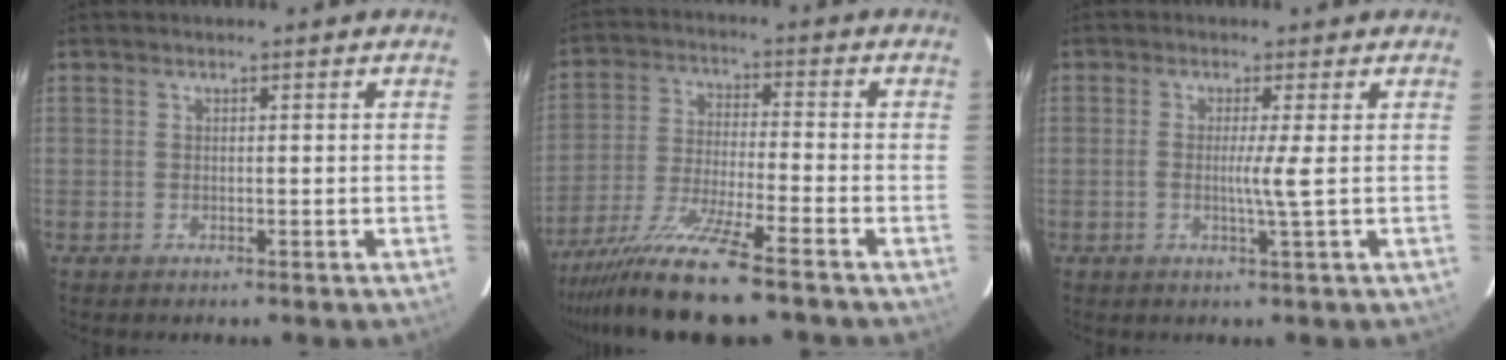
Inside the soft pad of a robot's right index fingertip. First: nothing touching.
{"total": 13.0, "force": [-10.2, -0.3, 8.0], "torque": [-0.148, -0.031, -0.177]}
{"total": 2.9, "force": [-0.1, -1.0, 2.7], "torque": [-0.049, -0.005, -0.005]}